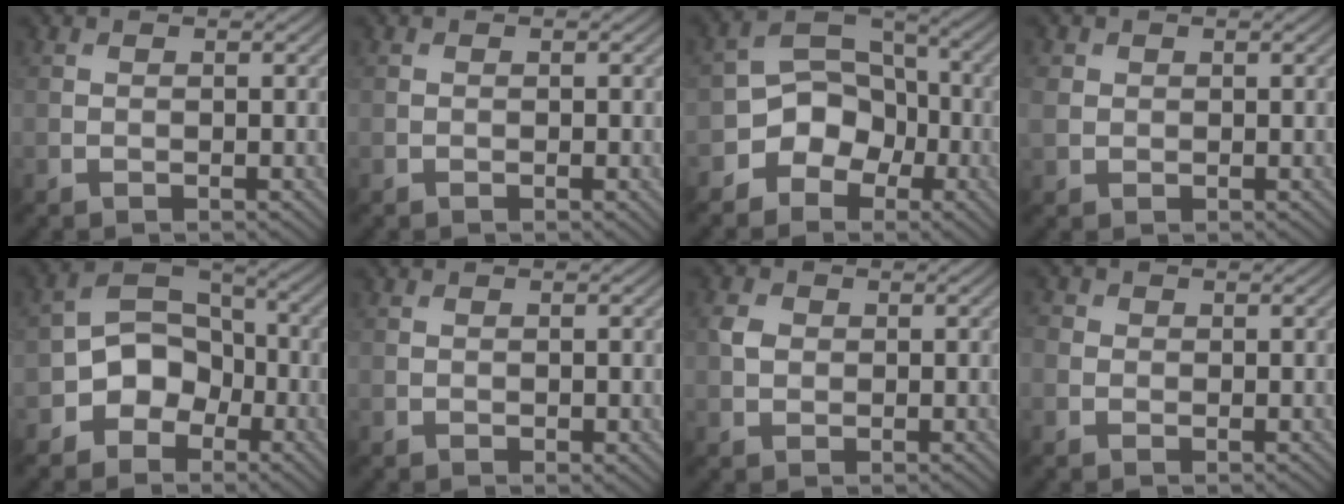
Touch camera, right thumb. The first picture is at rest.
{"total": 0.5, "force": [-0.2, 0.2, 0.4], "torque": [-0.007, 0.000, -0.002]}
{"total": 7.2, "force": [-3.6, 5.5, 3.0], "torque": [-0.037, 0.010, -0.083]}
{"total": 2.1, "force": [0.5, 1.8, 0.8], "torque": [-0.025, 0.000, 0.008]}
{"total": 7.1, "force": [-3.3, 5.3, 3.3], "torque": [-0.051, 0.007, -0.081]}
{"total": 0.7, "force": [-0.1, 0.3, 0.6], "torque": [-0.009, -0.003, 0.002]}
{"total": 2.0, "force": [0.3, 1.7, 1.0], "torque": [-0.027, 0.002, 0.003]}
{"total": 1.5, "force": [0.1, 1.4, 0.5], "torque": [-0.011, -0.001, -0.002]}